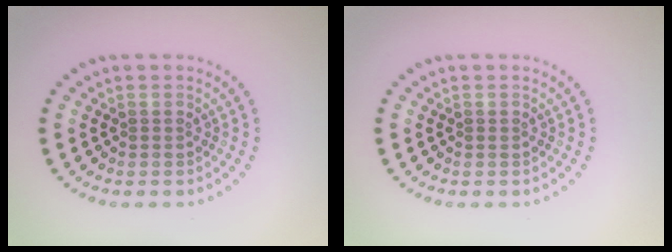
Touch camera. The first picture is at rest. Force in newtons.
{"total": 0.0}